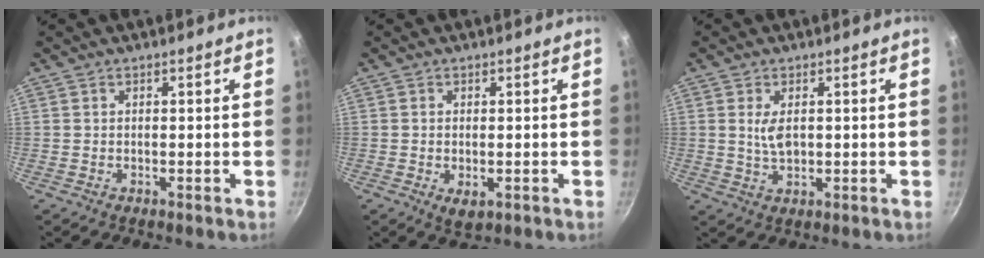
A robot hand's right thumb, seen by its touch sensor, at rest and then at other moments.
{"total": 2.5, "force": [-0.6, 1.3, 2.1], "torque": [-0.037, -0.005, -0.004]}
{"total": 3.8, "force": [0.7, 2.0, 3.2], "torque": [-0.062, -0.008, 0.019]}